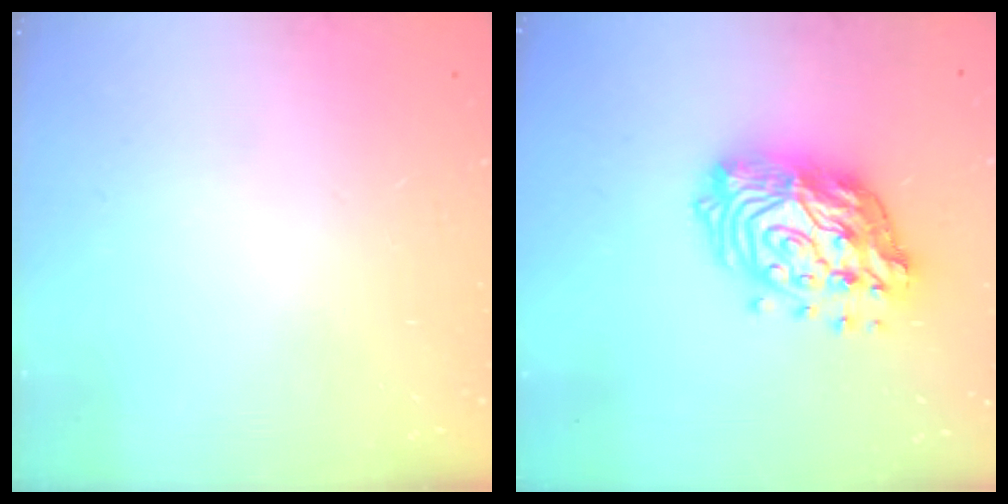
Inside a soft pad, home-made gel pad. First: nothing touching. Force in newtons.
{"total": 18.3, "press": 18.2, "slide": 1.8}